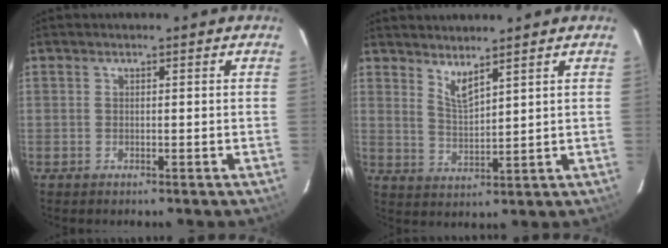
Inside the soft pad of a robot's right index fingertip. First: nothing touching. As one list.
[{"total": 3.9, "force": [3.4, 0.0, 1.9], "torque": [-0.037, -0.011, 0.061]}]